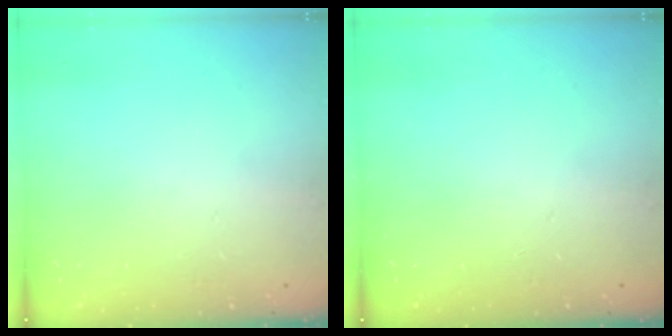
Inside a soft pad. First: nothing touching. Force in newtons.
{"total": 0.0}